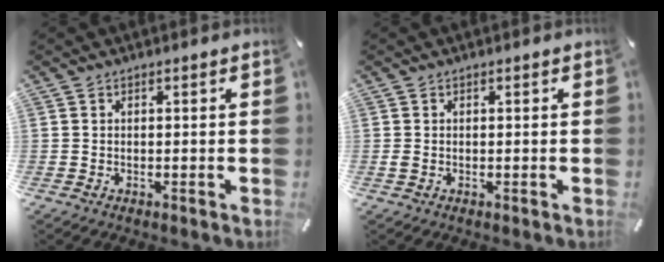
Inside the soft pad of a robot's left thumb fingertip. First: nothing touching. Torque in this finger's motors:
{"motor_torque": [0.40, 0.78, 0.19, 0.18, 0.30]}